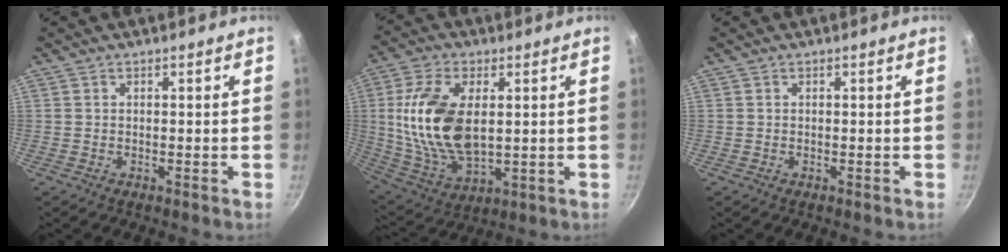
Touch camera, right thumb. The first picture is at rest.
{"total": 17.9, "force": [2.4, 9.8, 14.8], "torque": [-0.279, -0.008, 0.055]}
{"total": 0.0}